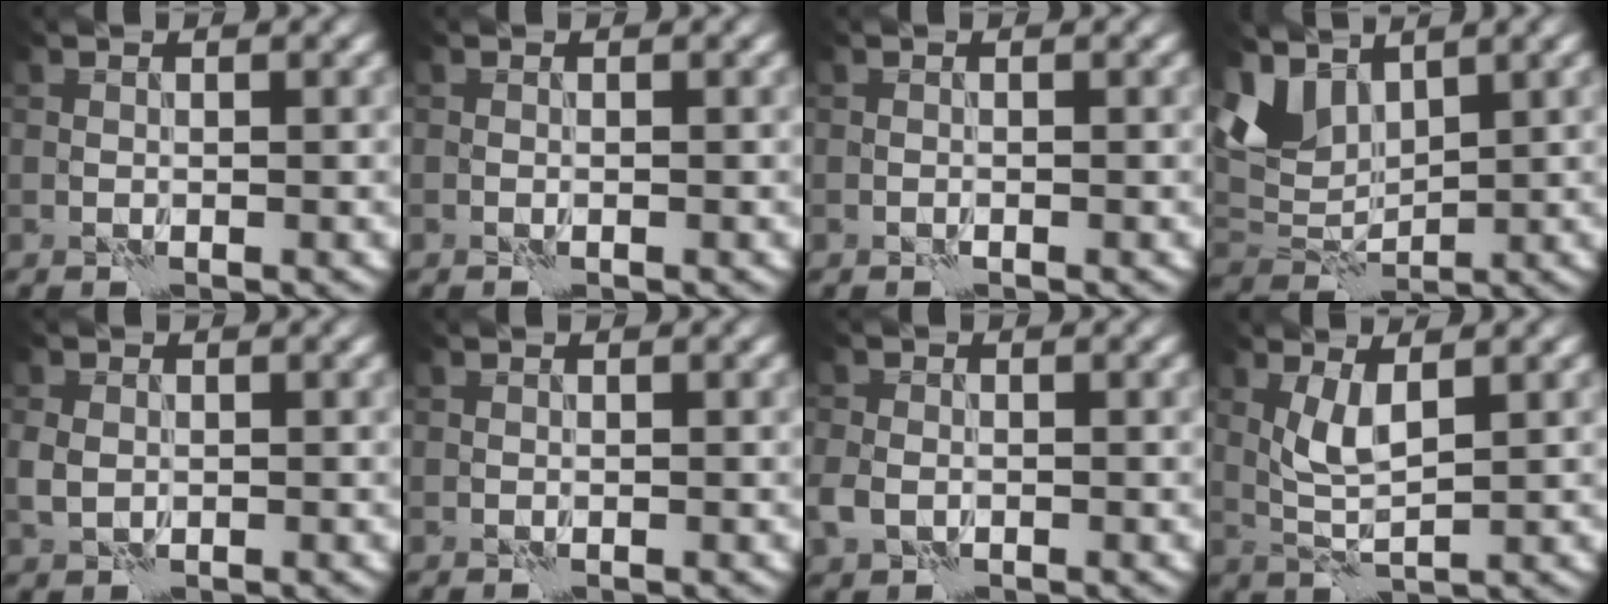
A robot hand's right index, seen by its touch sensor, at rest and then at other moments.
{"total": 0.0}
{"total": 0.0}
{"total": 5.2, "force": [3.3, 3.0, 2.6], "torque": [-0.064, -0.002, 0.065]}
{"total": 1.7, "force": [0.1, 1.4, 0.9], "torque": [-0.023, -0.002, 0.000]}
{"total": 0.0}
{"total": 2.3, "force": [-0.6, 1.8, 1.3], "torque": [-0.033, -0.006, -0.020]}
{"total": 3.1, "force": [0.9, 0.8, 2.8], "torque": [-0.064, -0.003, 0.020]}